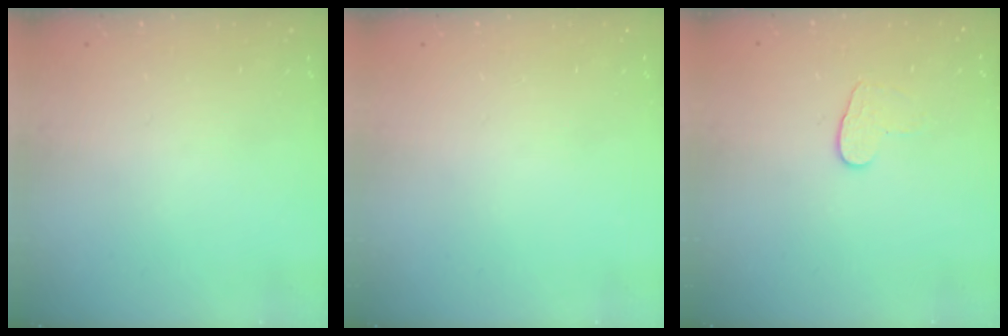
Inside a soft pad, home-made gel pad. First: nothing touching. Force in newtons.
{"total": 0.0}
{"total": 5.3, "press": 5.3, "slide": 0.5}